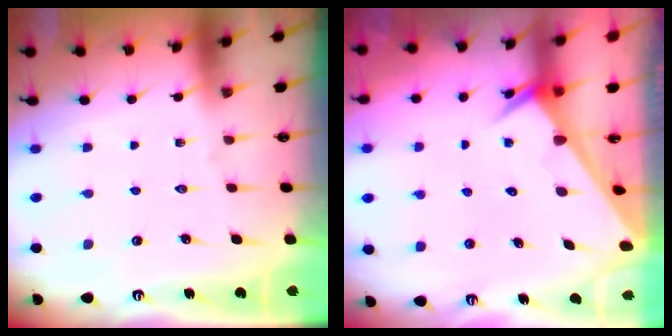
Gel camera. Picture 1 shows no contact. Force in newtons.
{"total": 2.5, "press": 2.5, "slide": 0.1}